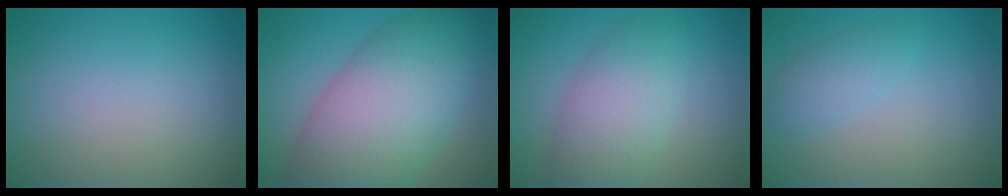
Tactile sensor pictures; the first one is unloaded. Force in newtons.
{"total": 11.3, "press": 11.3, "slide": 0.4}
{"total": 5.7, "press": 5.7, "slide": 0.1}
{"total": 1.9, "press": 1.9, "slide": 0.1}